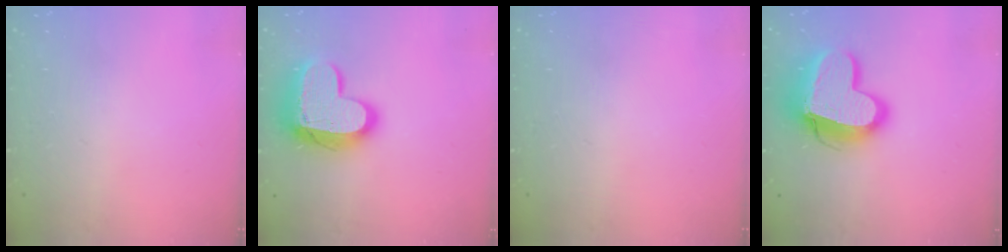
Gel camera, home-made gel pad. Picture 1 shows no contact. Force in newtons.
{"total": 15.7, "press": 15.7, "slide": 1.2}
{"total": 0.0}
{"total": 17.7, "press": 17.6, "slide": 1.5}